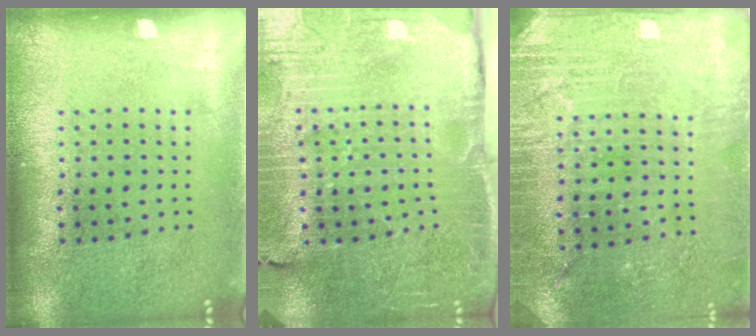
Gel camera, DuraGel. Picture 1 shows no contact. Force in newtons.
{"total": 3.6, "press": 3.6, "slide": 0.6}
{"total": 2.9, "press": 2.9, "slide": 0.4}